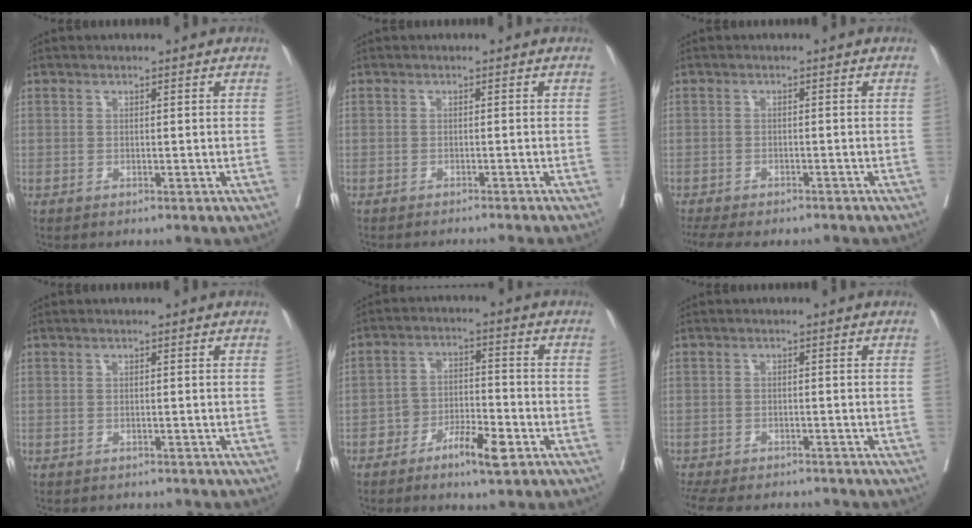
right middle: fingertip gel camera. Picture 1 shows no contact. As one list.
[{"total": 5.6, "force": [-5.2, -0.9, 2.0], "torque": [-0.011, -0.015, -0.066]}, {"total": 9.4, "force": [-8.1, 2.9, 3.9], "torque": [-0.069, -0.005, -0.112]}, {"total": 2.9, "force": [-2.7, 0.8, 0.7], "torque": [-0.017, -0.005, -0.033]}, {"total": 12.6, "force": [-7.4, 3.8, 9.5], "torque": [-0.166, 0.017, -0.124]}, {"total": 12.2, "force": [-10.9, 3.2, 4.5], "torque": [-0.101, -0.013, -0.146]}]